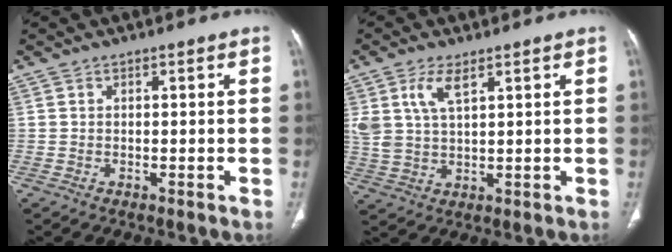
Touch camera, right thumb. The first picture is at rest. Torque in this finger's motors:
{"motor_torque": [-0.09, 0.34, 0.31, 0.47, 0.09]}